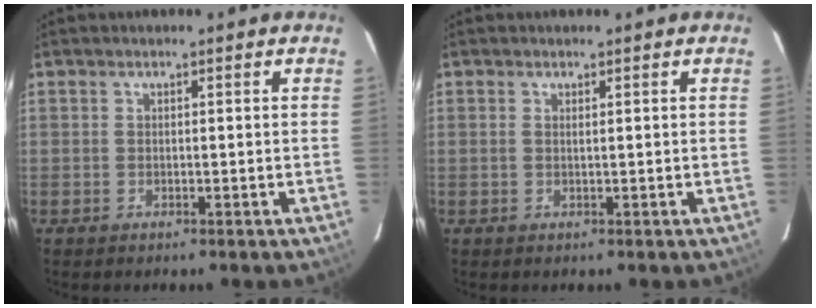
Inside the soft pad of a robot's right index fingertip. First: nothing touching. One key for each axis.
{"total": 0.5, "fx": 0.3, "fy": -0.1, "fz": 0.4, "tx": -0.010, "ty": 0.001, "tz": 0.005}